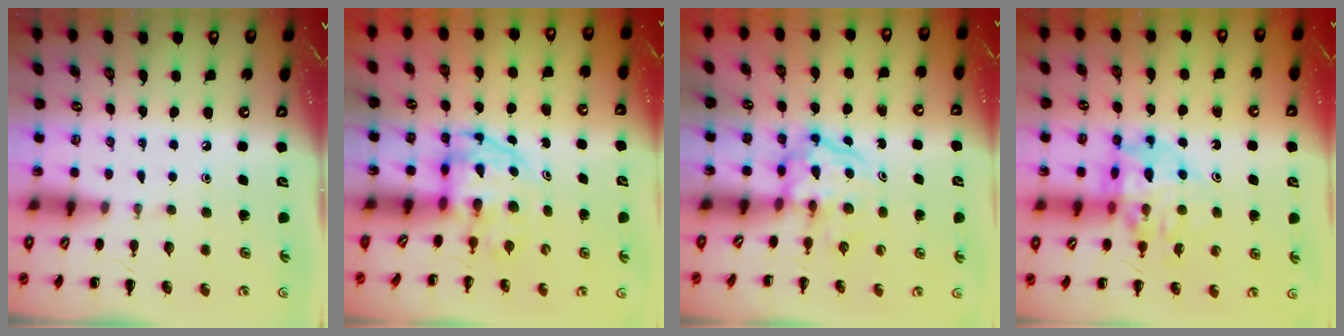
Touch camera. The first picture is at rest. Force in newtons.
{"total": 3.7, "press": 3.7, "slide": 0.5}
{"total": 3.7, "press": 3.7, "slide": 0.4}
{"total": 13.8, "press": 13.2, "slide": 3.7}